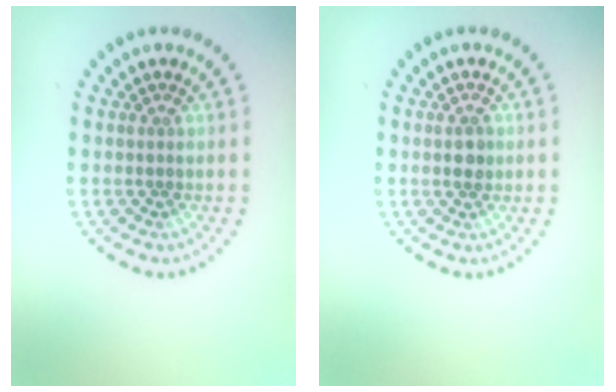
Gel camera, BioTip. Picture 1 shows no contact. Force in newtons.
{"total": 1.4, "press": 1.4, "slide": 0.1}